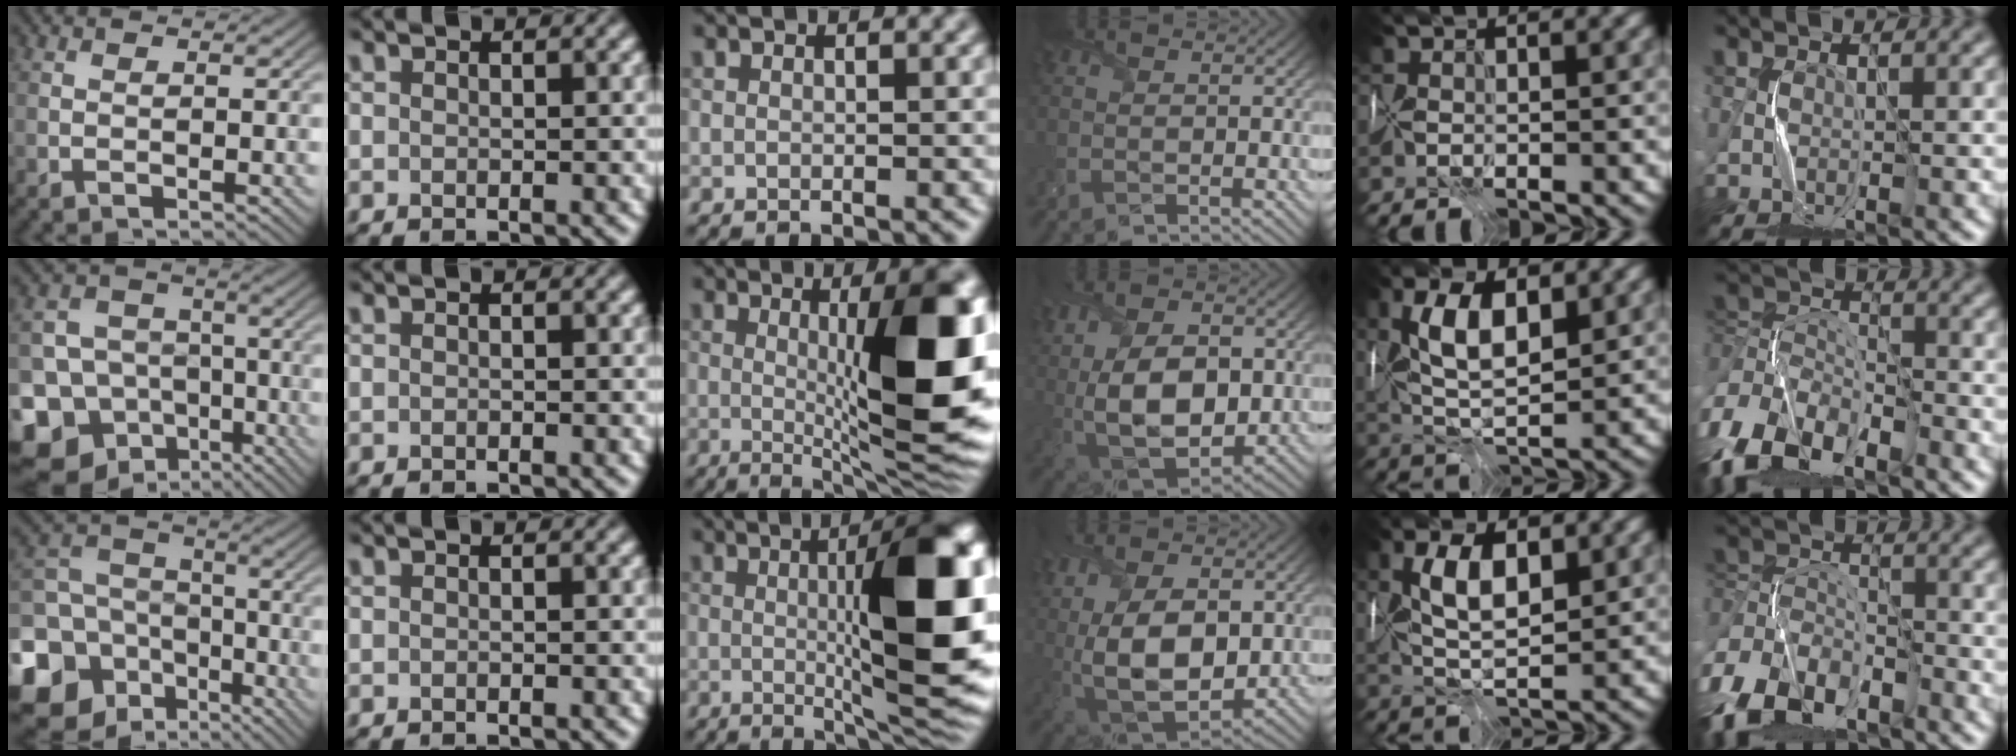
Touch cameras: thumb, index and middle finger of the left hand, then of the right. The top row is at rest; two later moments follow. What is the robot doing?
{"motion": "wrap", "object": "scarf"}